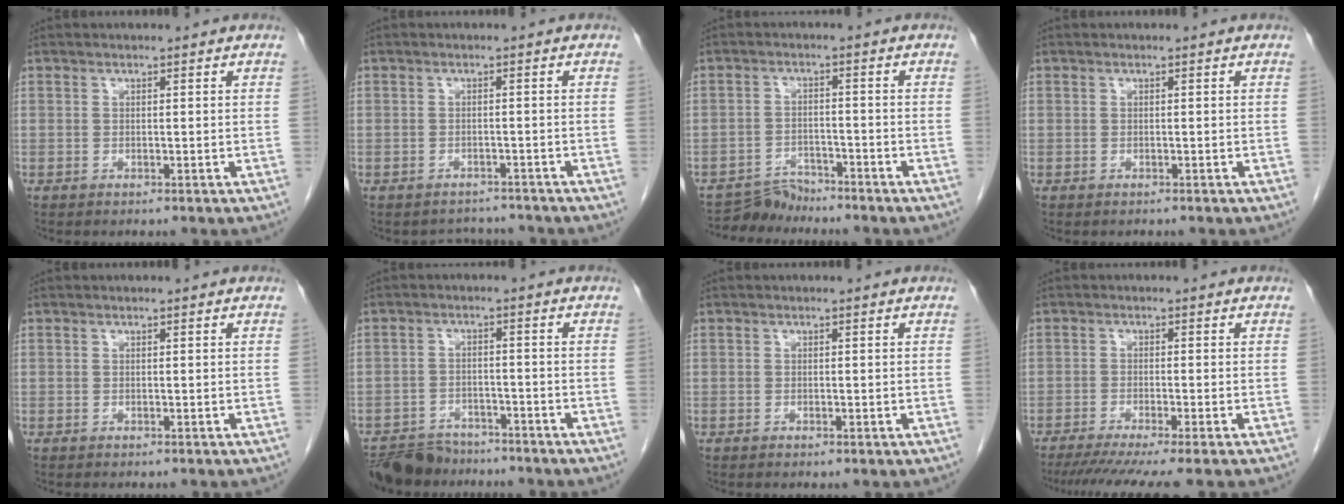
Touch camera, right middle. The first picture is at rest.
{"total": 3.1, "force": [-2.8, 1.2, -0.5], "torque": [0.006, 0.008, -0.039]}
{"total": 4.2, "force": [-4.0, 0.7, -0.7], "torque": [0.012, -0.003, -0.071]}
{"total": 0.0}
{"total": 0.0}
{"total": 8.2, "force": [-7.5, 3.1, 1.1], "torque": [-0.015, -0.002, -0.123]}
{"total": 0.6, "force": [-0.3, 0.2, 0.5], "torque": [-0.011, -0.001, -0.003]}
{"total": 9.1, "force": [-7.5, -0.9, 5.0], "torque": [-0.059, -0.024, -0.117]}